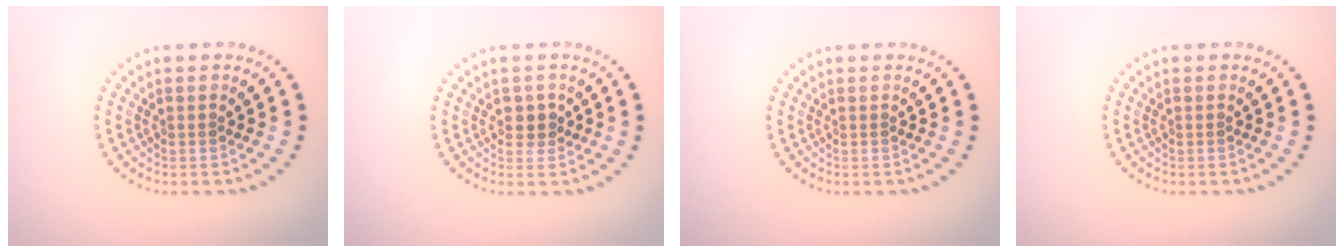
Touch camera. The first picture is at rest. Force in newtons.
{"total": 1.4, "press": 1.3, "slide": 0.7}
{"total": 0.0}
{"total": 0.0}